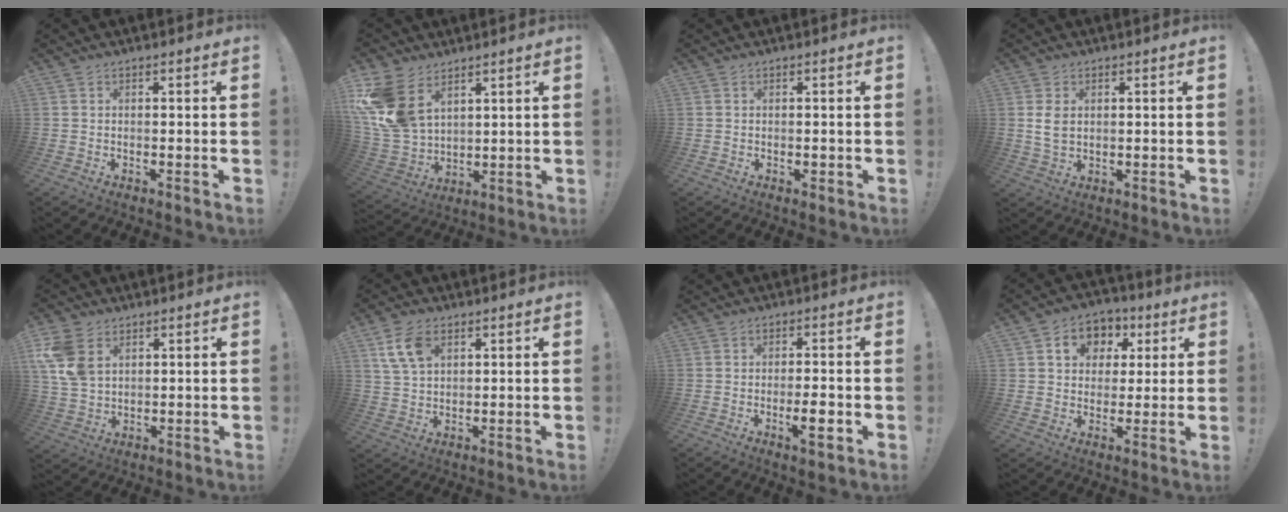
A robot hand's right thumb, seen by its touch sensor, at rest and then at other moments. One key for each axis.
{"total": 15.6, "fx": 7.2, "fy": 10.8, "fz": 8.8, "tx": -0.190, "ty": -0.038, "tz": 0.144}
{"total": 0.7, "fx": 0.0, "fy": 0.6, "fz": 0.4, "tx": -0.004, "ty": 0.001, "tz": 0.000}
{"total": 4.6, "fx": 1.1, "fy": 3.2, "fz": 3.2, "tx": -0.065, "ty": -0.001, "tz": 0.018}
{"total": 11.5, "fx": 4.6, "fy": 7.9, "fz": 6.9, "tx": -0.141, "ty": -0.008, "tz": 0.093}
{"total": 8.6, "fx": 4.0, "fy": 5.4, "fz": 5.4, "tx": -0.104, "ty": -0.004, "tz": 0.079}
{"total": 5.9, "fx": -2.1, "fy": 0.9, "fz": 5.4, "tx": -0.077, "ty": -0.001, "tz": -0.033}
{"total": 9.9, "fx": 3.2, "fy": 8.5, "fz": 4.0, "tx": -0.059, "ty": -0.004, "tz": 0.063}